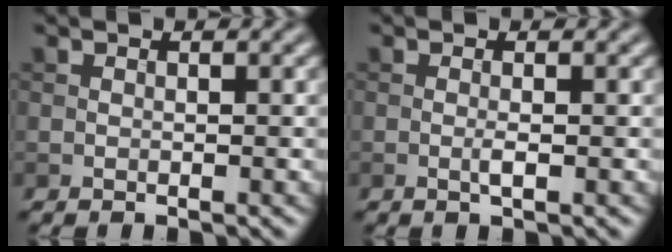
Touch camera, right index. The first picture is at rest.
{"total": 1.0, "force": [-0.2, 0.1, 1.0], "torque": [-0.020, -0.002, -0.006]}